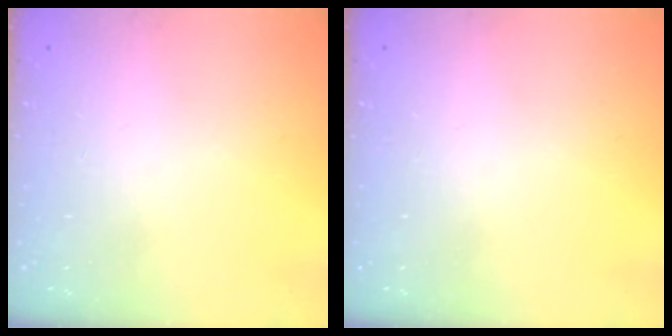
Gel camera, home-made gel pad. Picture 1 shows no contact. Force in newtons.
{"total": 0.0}